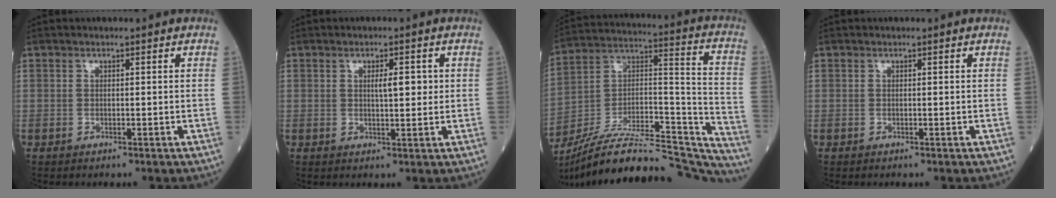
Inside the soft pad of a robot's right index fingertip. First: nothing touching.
{"total": 3.0, "force": [0.6, 0.8, 2.8], "torque": [-0.044, 0.000, 0.009]}
{"total": 31.5, "force": [-28.8, 5.0, 12.0], "torque": [-0.152, 0.015, -0.430]}
{"total": 0.0}